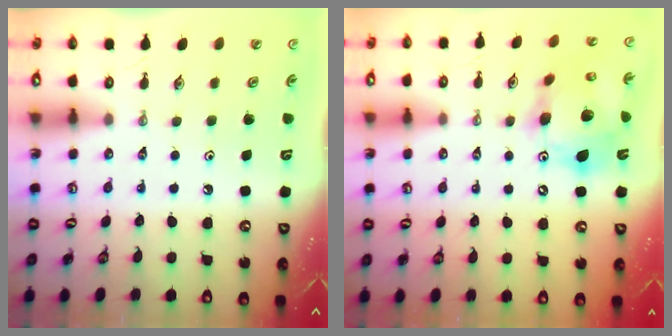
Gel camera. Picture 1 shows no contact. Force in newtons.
{"total": 15.9, "press": 15.7, "slide": 2.4}